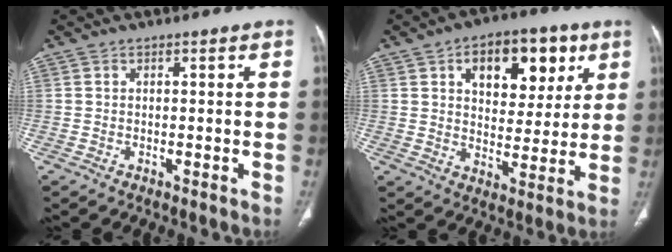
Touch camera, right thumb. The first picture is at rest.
{"total": 15.4, "force": [6.3, 9.2, 10.6], "torque": [-0.101, -0.012, 0.097]}